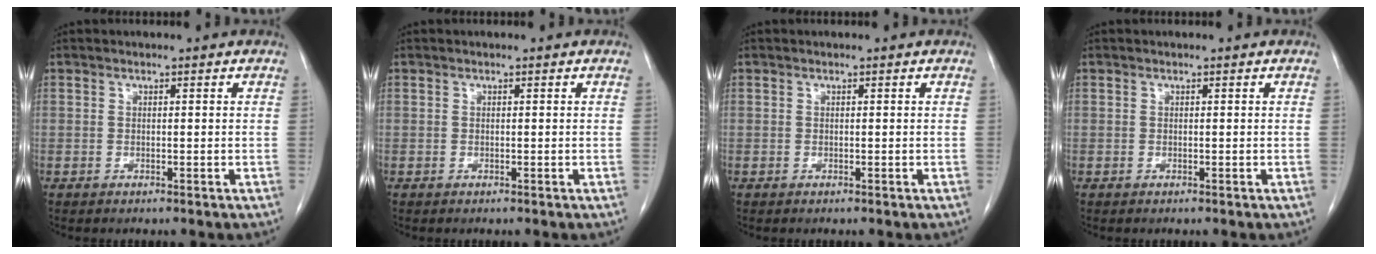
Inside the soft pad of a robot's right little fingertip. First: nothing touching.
{"total": 0.0}
{"total": 0.0}
{"total": 0.0}